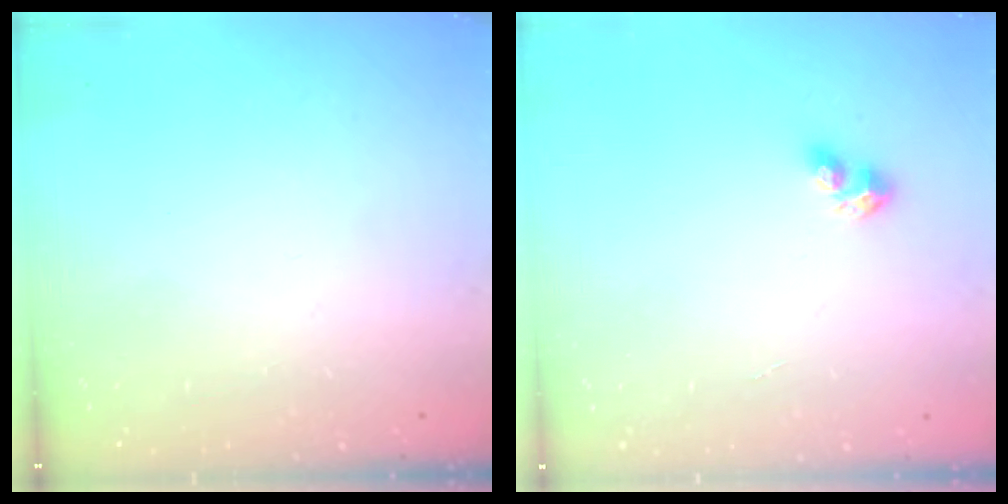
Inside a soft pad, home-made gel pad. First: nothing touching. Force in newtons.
{"total": 4.7, "press": 4.6, "slide": 0.9}